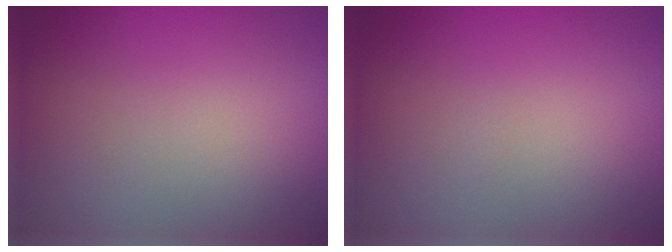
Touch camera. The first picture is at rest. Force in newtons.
{"total": 0.0}